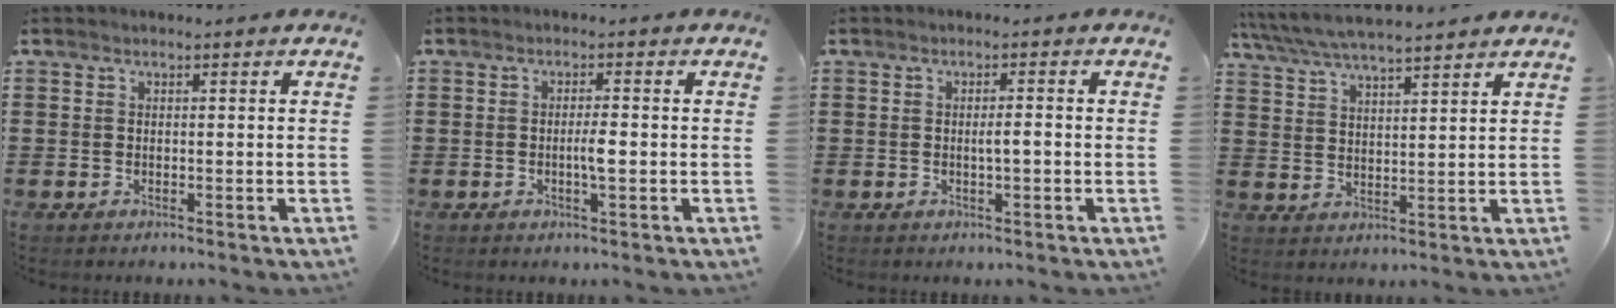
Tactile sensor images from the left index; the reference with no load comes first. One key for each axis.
{"total": 2.5, "fx": -0.4, "fy": 0.3, "fz": 2.4, "tx": -0.045, "ty": -0.001, "tz": -0.009}
{"total": 1.7, "fx": -0.3, "fy": 0.2, "fz": 1.7, "tx": -0.031, "ty": 0.001, "tz": -0.006}
{"total": 5.4, "fx": 5.0, "fy": 0.6, "fz": 1.9, "tx": -0.056, "ty": -0.022, "tz": 0.087}